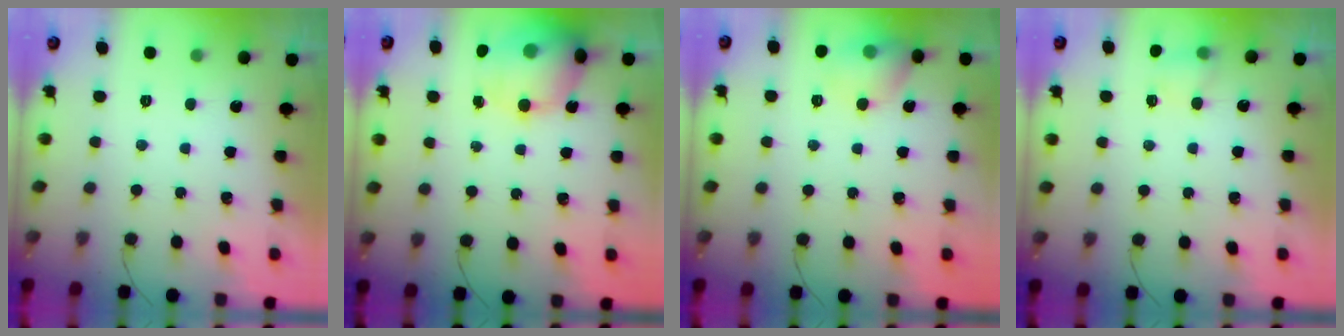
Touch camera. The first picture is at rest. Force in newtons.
{"total": 17.5, "press": 17.2, "slide": 3.5}
{"total": 9.8, "press": 9.6, "slide": 1.5}
{"total": 4.8, "press": 4.7, "slide": 1.2}